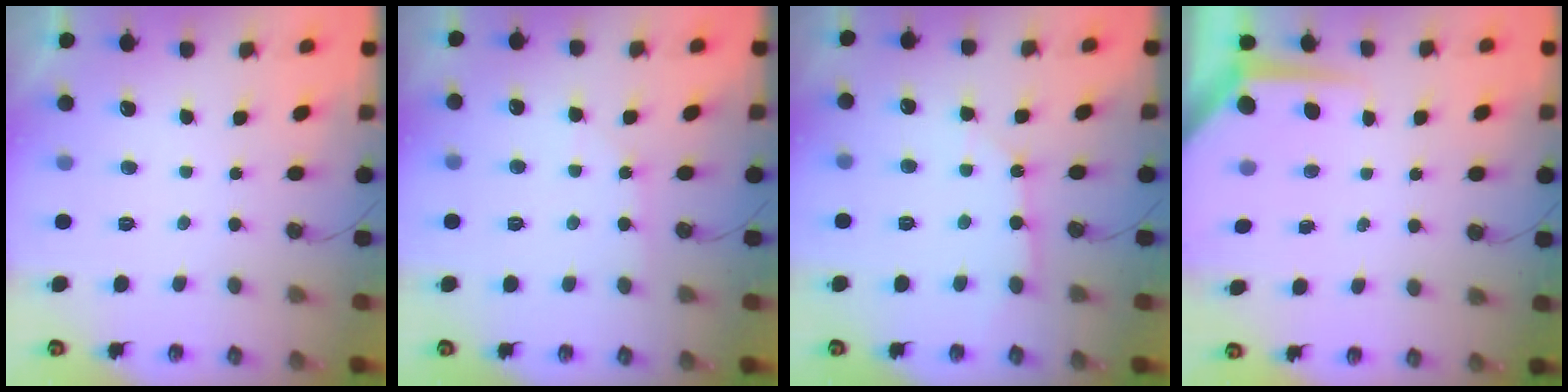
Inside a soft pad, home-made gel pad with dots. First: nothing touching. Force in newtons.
{"total": 3.7, "press": 3.7, "slide": 0.5}
{"total": 4.1, "press": 4.1, "slide": 0.3}
{"total": 5.2, "press": 5.2, "slide": 0.5}